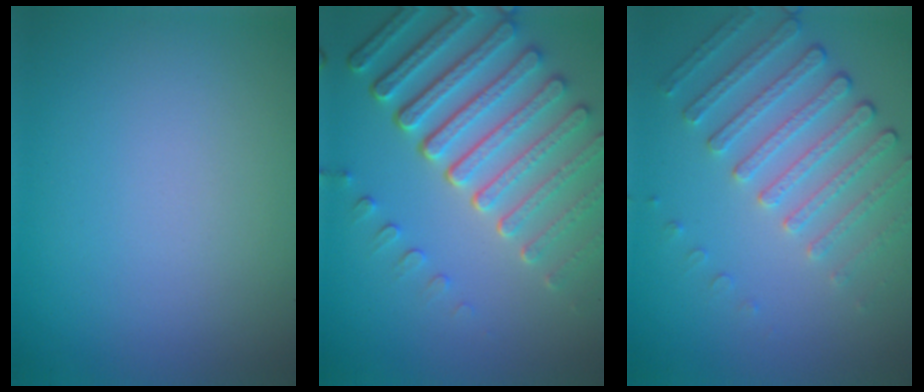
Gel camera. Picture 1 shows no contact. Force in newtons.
{"total": 7.9, "press": 5.7, "slide": 5.4}
{"total": 4.6, "press": 3.6, "slide": 2.8}